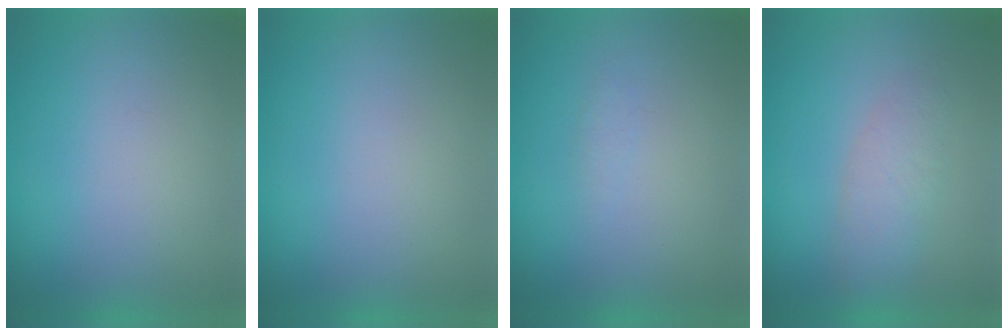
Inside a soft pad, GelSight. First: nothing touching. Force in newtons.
{"total": 0.0}
{"total": 1.0}
{"total": 2.9}